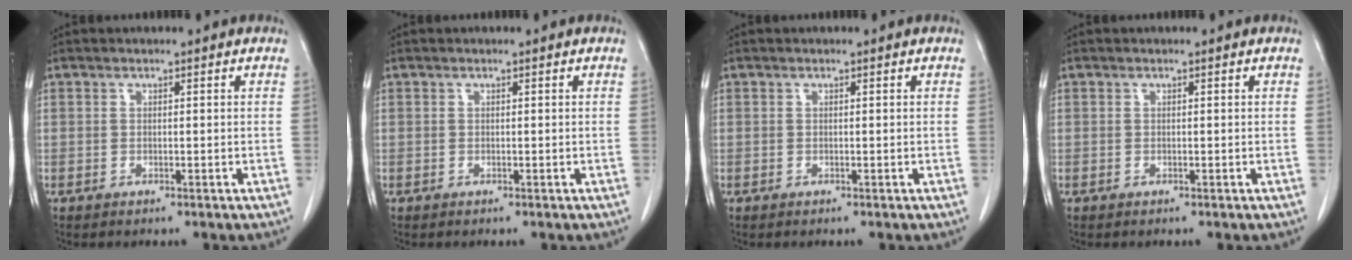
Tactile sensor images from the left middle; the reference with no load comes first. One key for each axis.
{"total": 0.0}
{"total": 0.0}
{"total": 0.0}